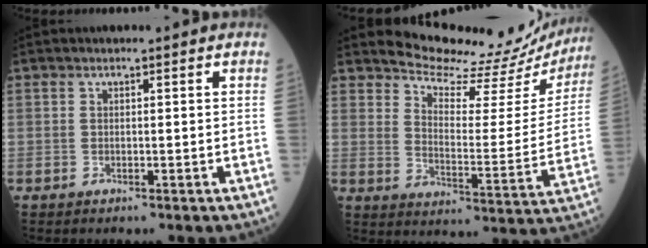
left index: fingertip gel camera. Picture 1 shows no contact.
{"total": 17.8, "force": [17.5, 2.8, 2.1], "torque": [-0.026, -0.078, 0.205]}